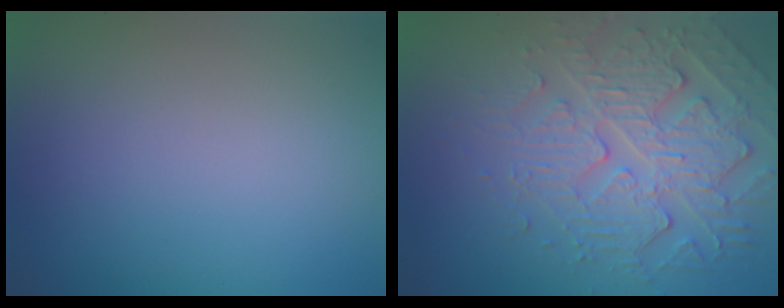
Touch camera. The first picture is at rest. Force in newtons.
{"total": 5.6, "press": 4.6, "slide": 3.2}